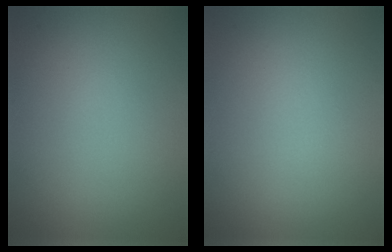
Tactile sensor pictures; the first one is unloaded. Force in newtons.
{"total": 0.0}